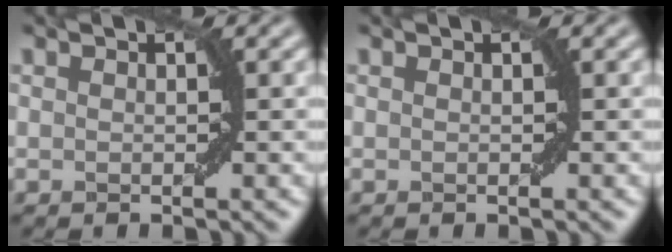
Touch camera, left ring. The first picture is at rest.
{"total": 0.0}